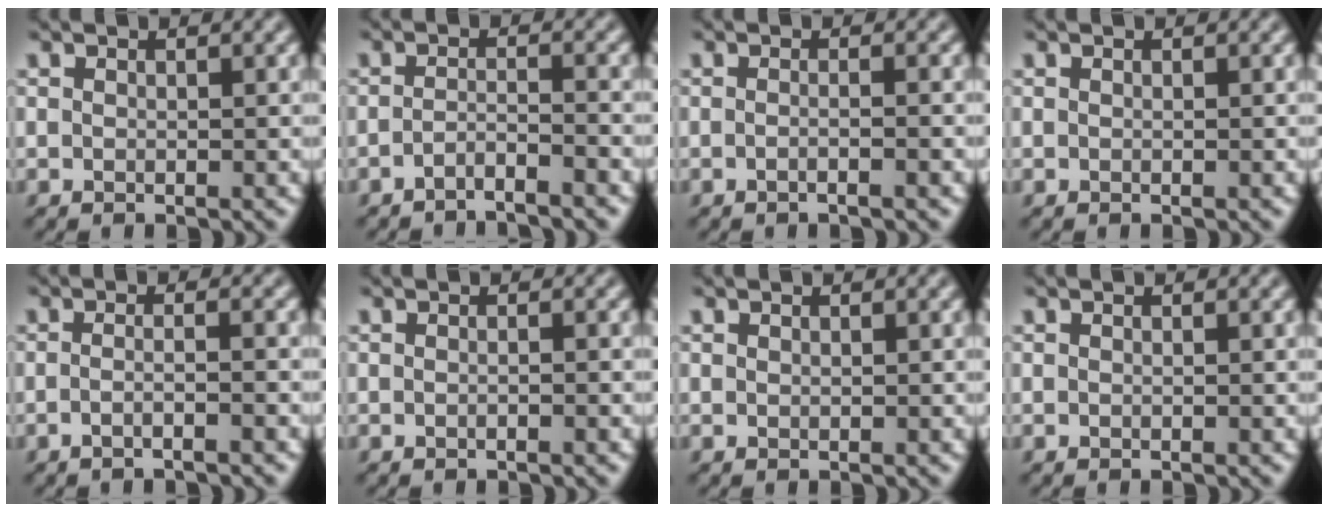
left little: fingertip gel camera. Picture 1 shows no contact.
{"total": 1.9, "force": [-1.7, -0.1, 0.8], "torque": [-0.015, 0.003, -0.037]}
{"total": 1.4, "force": [-0.6, 0.1, 1.2], "torque": [-0.010, -0.005, -0.015]}
{"total": 0.0}
{"total": 2.3, "force": [-1.0, 0.6, 2.0], "torque": [-0.012, -0.001, -0.032]}
{"total": 0.8, "force": [-0.4, 0.0, 0.7], "torque": [-0.011, 0.002, -0.007]}
{"total": 0.0}
{"total": 0.0}